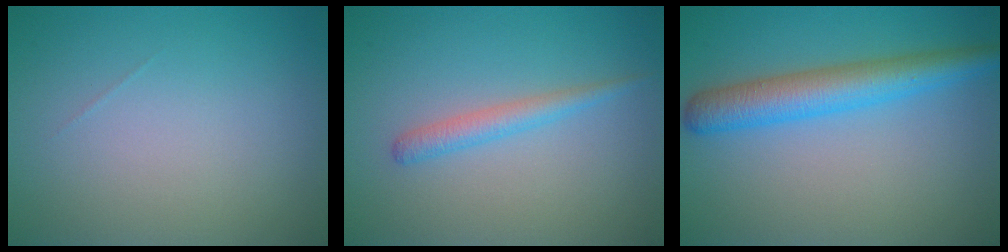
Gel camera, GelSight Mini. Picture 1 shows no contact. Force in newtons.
{"total": 1.9, "press": 1.8, "slide": 0.1}
{"total": 5.0, "press": 5.0, "slide": 0.2}